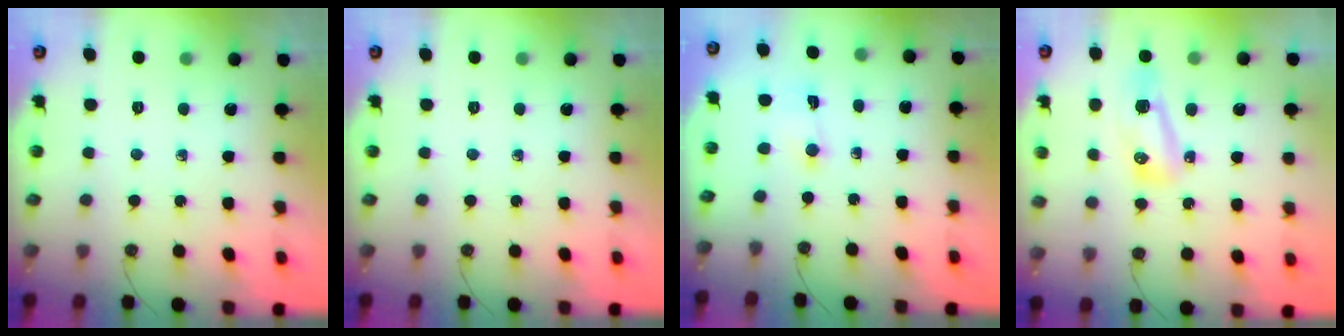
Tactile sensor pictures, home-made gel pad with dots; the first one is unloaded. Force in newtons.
{"total": 0.0}
{"total": 0.5, "press": 0.5, "slide": 0.2}
{"total": 17.9, "press": 10.9, "slide": 14.2}